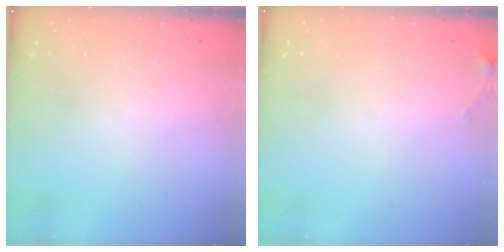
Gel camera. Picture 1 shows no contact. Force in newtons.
{"total": 5.4, "press": 5.1, "slide": 1.8}